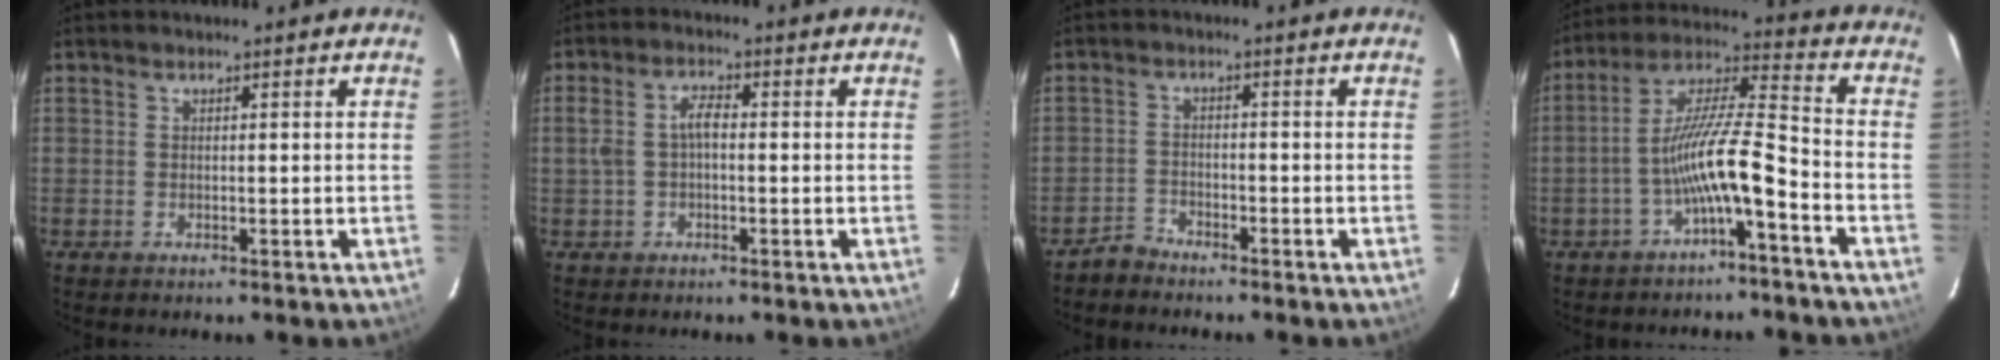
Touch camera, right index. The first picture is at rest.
{"total": 4.0, "force": [-0.4, 2.1, 3.4], "torque": [-0.071, 0.012, -0.003]}
{"total": 2.9, "force": [-2.8, 0.9, 0.0], "torque": [-0.005, 0.004, -0.054]}
{"total": 10.6, "force": [-4.8, 0.9, 9.3], "torque": [-0.192, 0.012, -0.087]}